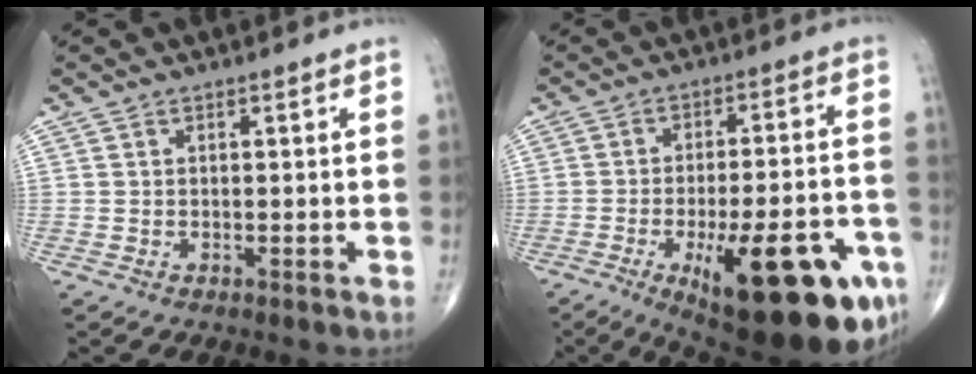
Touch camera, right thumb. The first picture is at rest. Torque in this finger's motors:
{"motor_torque": [2.47, 2.53, 1.06, -1.04, 0.54]}